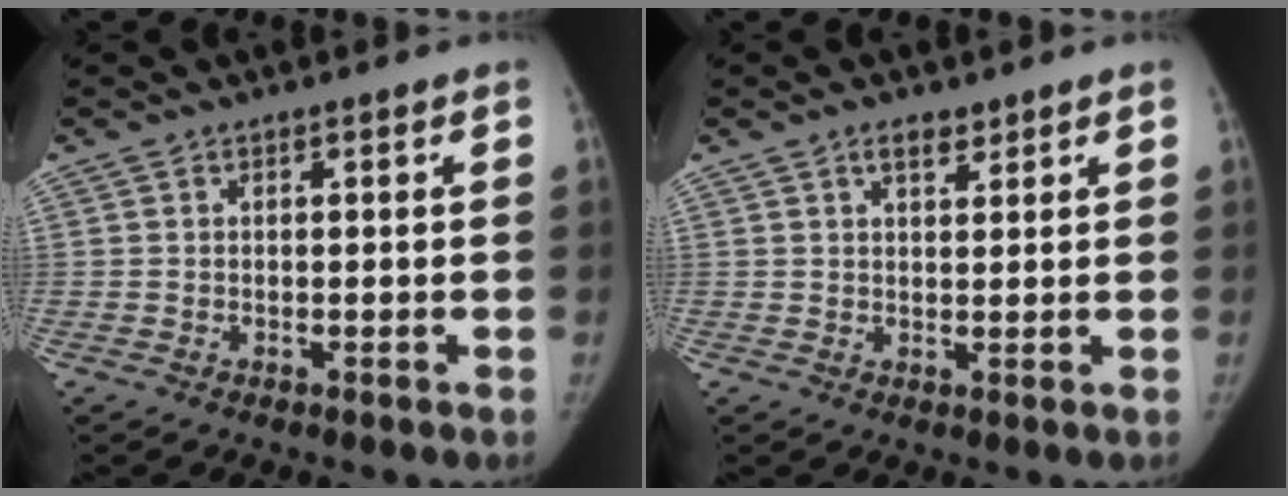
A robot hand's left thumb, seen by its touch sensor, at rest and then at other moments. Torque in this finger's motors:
{"motor_torque": [0.31, -0.29, 0.63, -0.66, 0.10]}